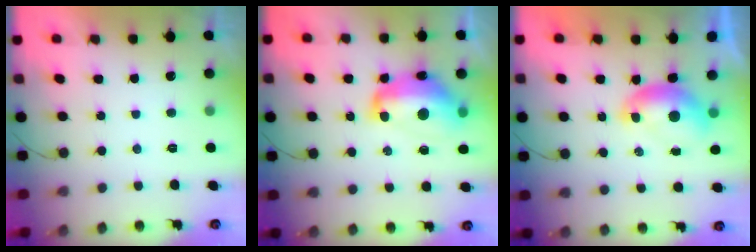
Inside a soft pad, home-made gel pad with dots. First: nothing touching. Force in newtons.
{"total": 14.7, "press": 14.6, "slide": 1.4}
{"total": 7.2, "press": 7.2, "slide": 0.8}